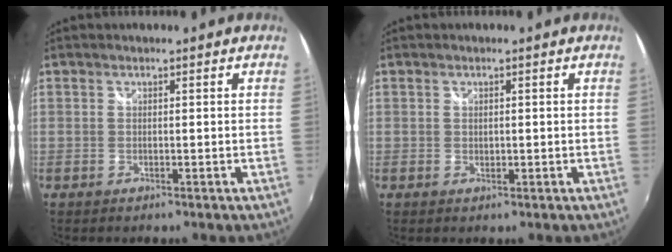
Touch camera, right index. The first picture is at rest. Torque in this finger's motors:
{"motor_torque": [-0.12, 0.03, -0.08, -0.01]}